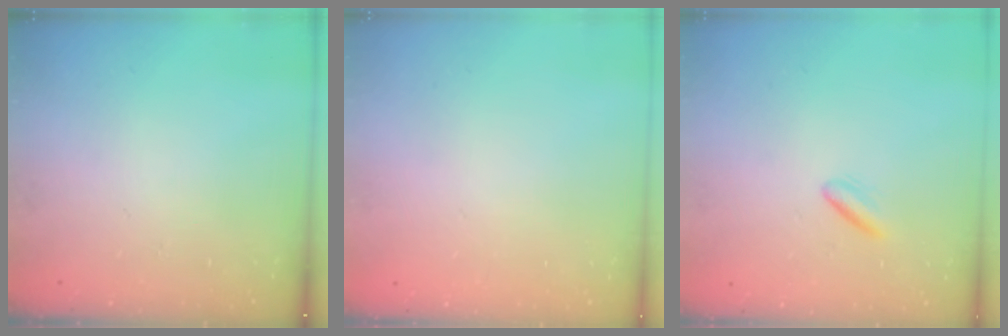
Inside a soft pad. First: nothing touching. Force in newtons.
{"total": 2.0, "press": 2.0, "slide": 0.1}
{"total": 2.1, "press": 1.9, "slide": 0.9}